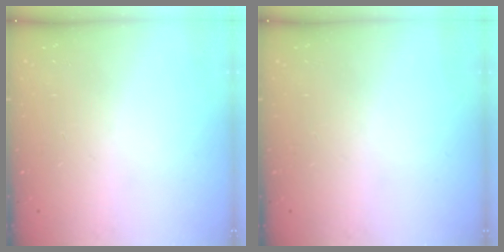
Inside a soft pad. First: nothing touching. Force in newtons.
{"total": 0.0}